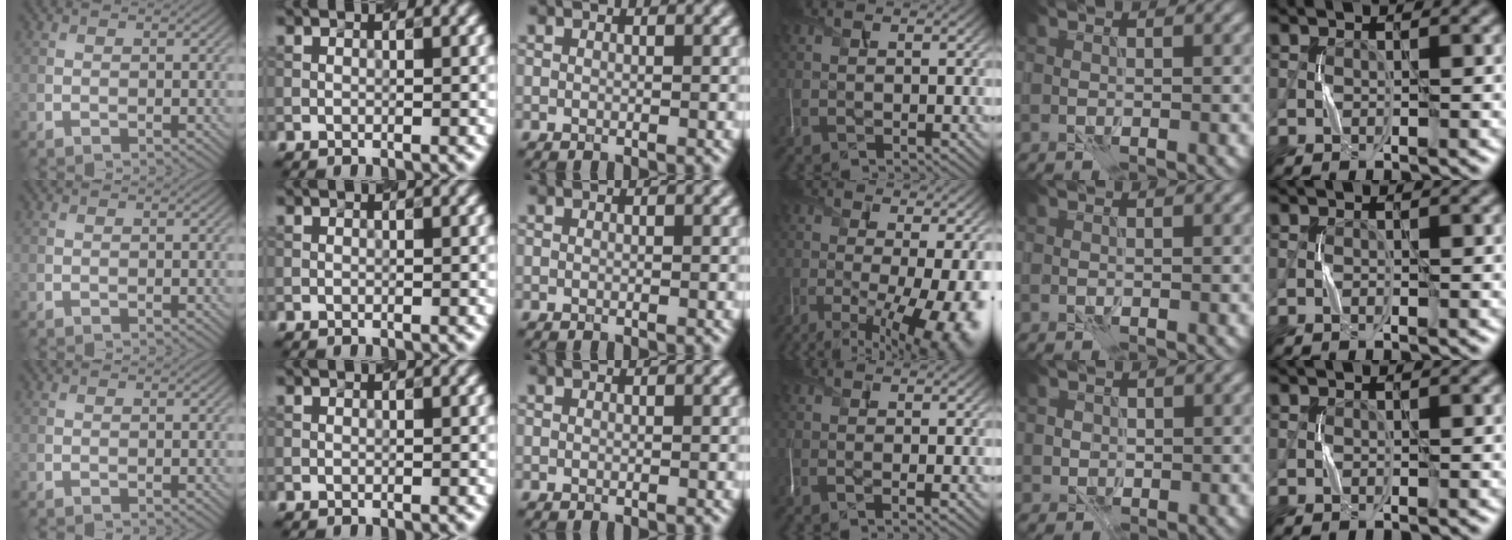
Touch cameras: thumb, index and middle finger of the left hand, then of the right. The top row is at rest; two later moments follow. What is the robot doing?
{"motion": "press", "object": "grip strengthener"}